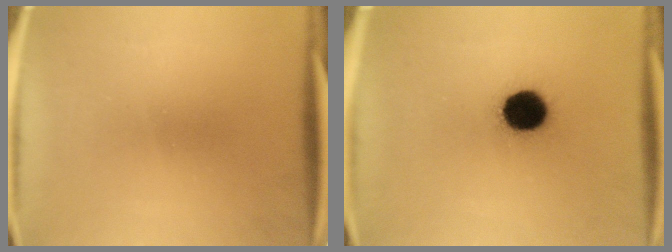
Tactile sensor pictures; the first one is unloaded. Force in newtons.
{"total": 11.1}